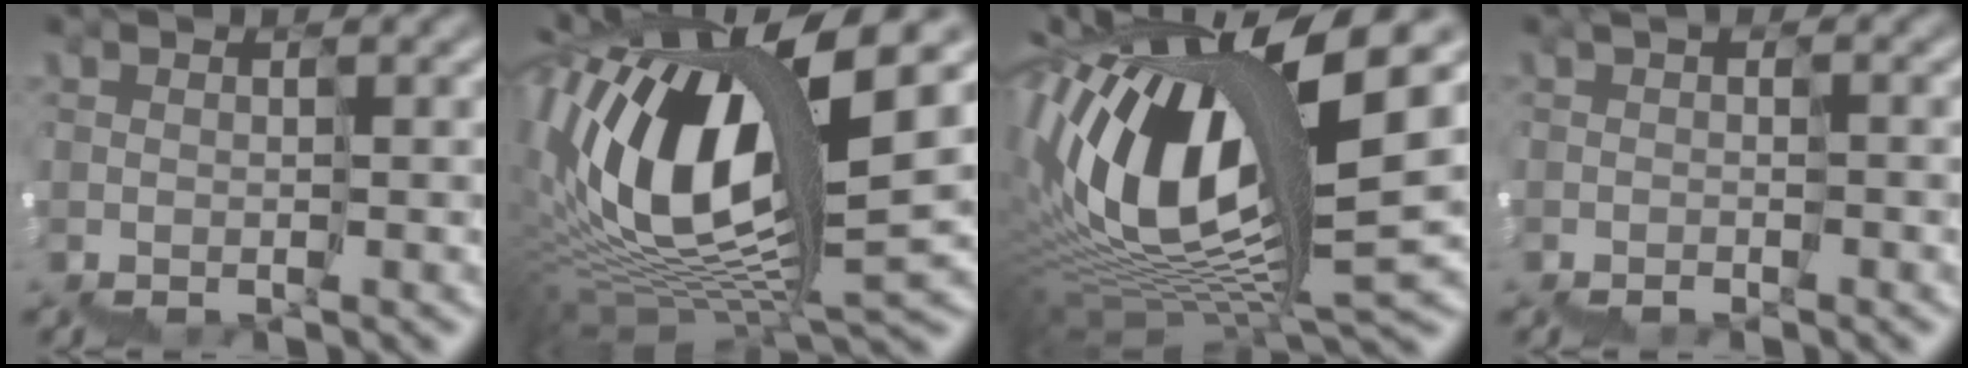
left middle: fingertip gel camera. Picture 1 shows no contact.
{"total": 12.8, "force": [5.4, 3.9, 10.9], "torque": [-0.224, 0.032, 0.095]}
{"total": 13.9, "force": [4.9, 3.6, 12.5], "torque": [-0.256, 0.034, 0.091]}
{"total": 1.0, "force": [-0.2, -0.6, -0.8], "torque": [0.013, 0.004, -0.003]}